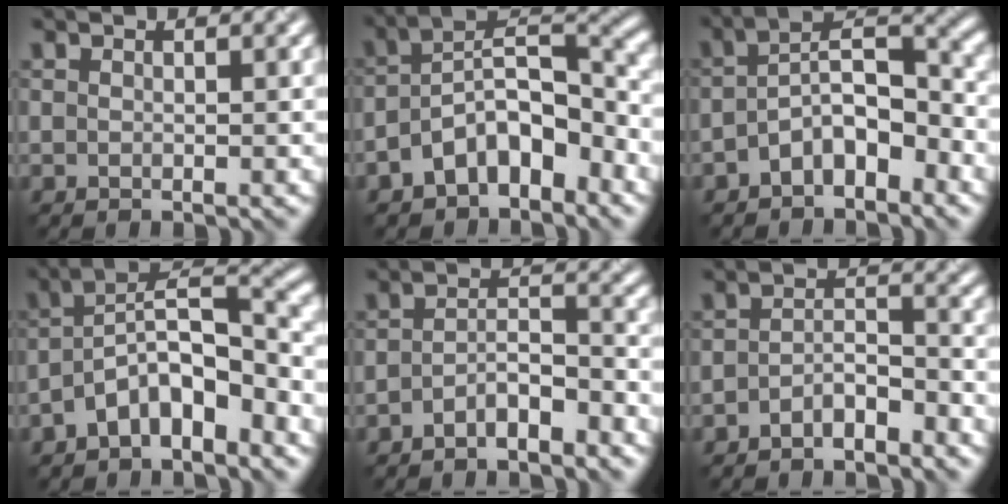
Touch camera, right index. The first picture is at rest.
{"total": 7.1, "force": [-3.6, 3.5, 5.0], "torque": [-0.075, 0.021, -0.076]}
{"total": 5.5, "force": [-2.6, 2.4, 4.2], "torque": [-0.069, 0.018, -0.055]}
{"total": 6.7, "force": [-3.3, 2.7, 5.1], "torque": [-0.086, 0.023, -0.069]}
{"total": 3.0, "force": [-2.1, 0.8, 2.0], "torque": [-0.038, 0.011, -0.044]}
{"total": 2.5, "force": [-1.9, 0.7, 1.4], "torque": [-0.028, 0.009, -0.042]}